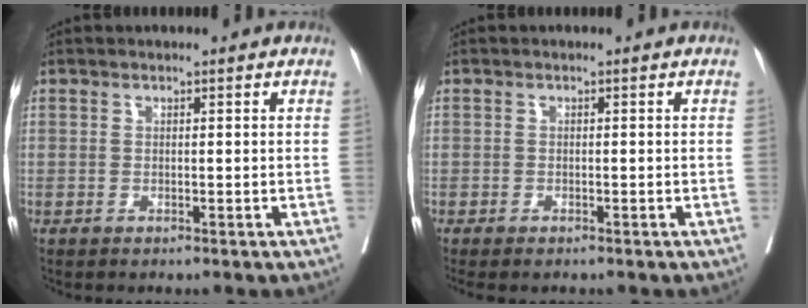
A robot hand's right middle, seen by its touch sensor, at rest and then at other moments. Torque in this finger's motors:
{"motor_torque": [0.78, -0.96, 0.12, 0.04]}